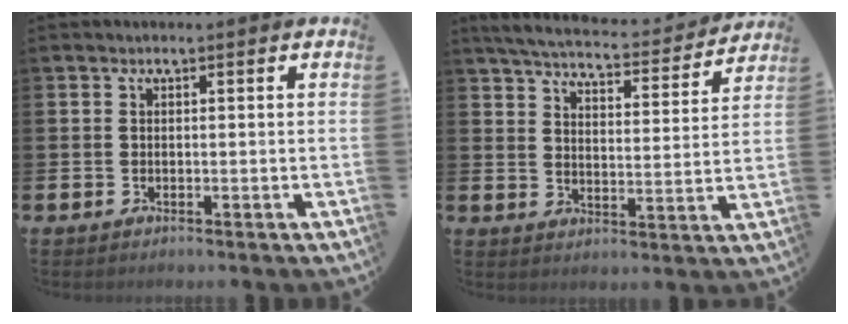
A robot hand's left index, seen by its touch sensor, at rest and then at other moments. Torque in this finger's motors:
{"motor_torque": [0.91, -1.23, 0.24, 0.01]}